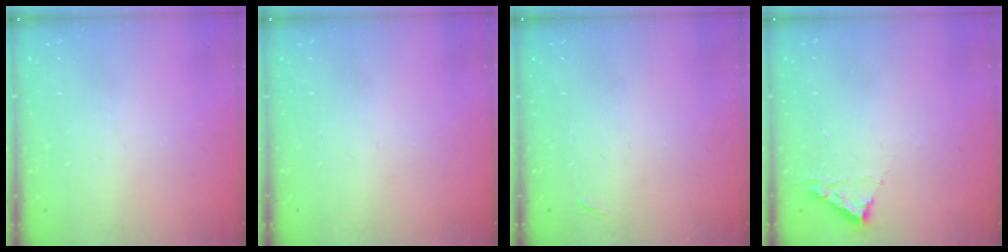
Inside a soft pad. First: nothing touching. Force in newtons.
{"total": 0.0}
{"total": 2.8, "press": 2.8, "slide": 0.4}
{"total": 2.8, "press": 2.8, "slide": 0.3}